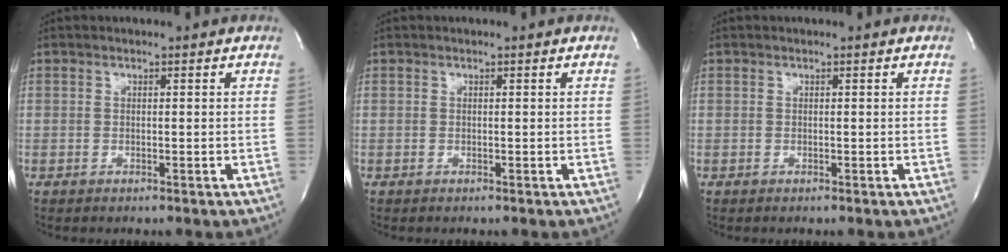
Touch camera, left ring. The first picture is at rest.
{"total": 0.0}
{"total": 0.0}